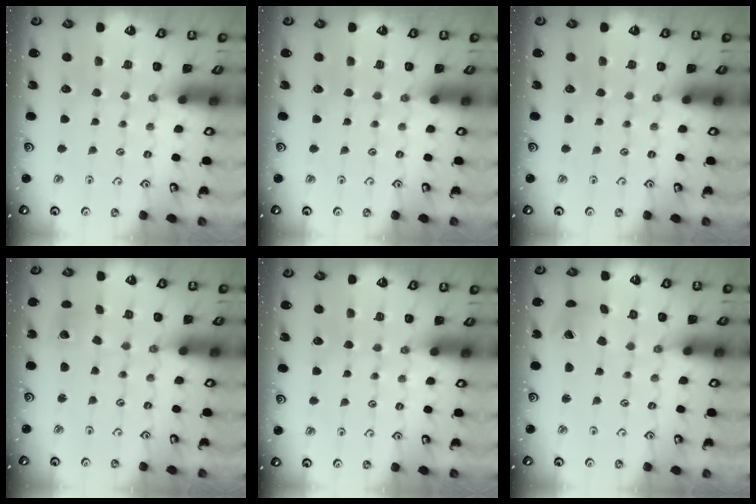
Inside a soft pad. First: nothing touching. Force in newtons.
{"total": 0.0}
{"total": 0.0}
{"total": 1.9, "press": 1.9, "slide": 0.2}
{"total": 0.0}
{"total": 2.2, "press": 2.2, "slide": 0.4}